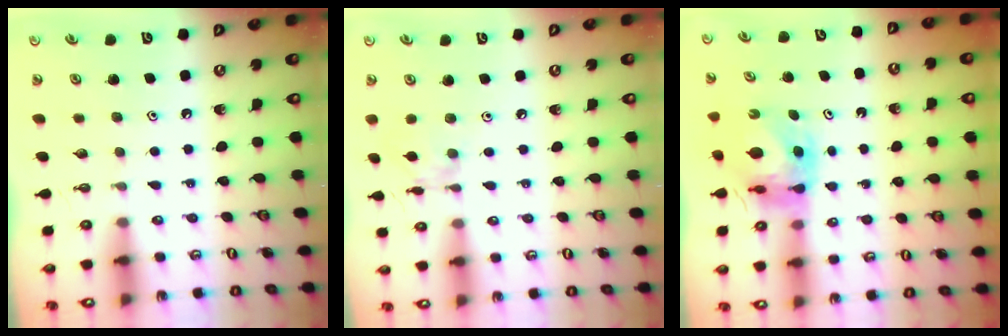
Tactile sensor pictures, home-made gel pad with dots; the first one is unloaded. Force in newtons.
{"total": 2.4, "press": 2.4, "slide": 0.2}
{"total": 6.6, "press": 6.6, "slide": 0.6}